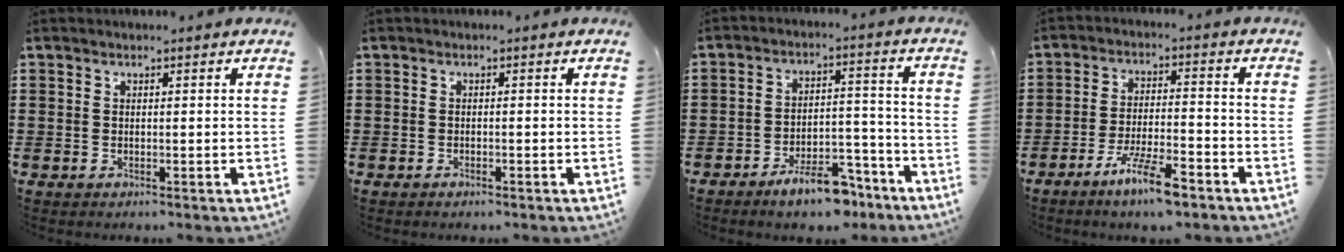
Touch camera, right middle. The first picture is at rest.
{"total": 0.6, "force": [-0.5, 0.1, 0.3], "torque": [-0.007, -0.003, -0.009]}
{"total": 8.2, "force": [-6.7, 2.4, 4.2], "torque": [-0.068, 0.021, -0.122]}
{"total": 7.5, "force": [-5.3, 1.3, 5.2], "torque": [-0.108, -0.003, -0.098]}